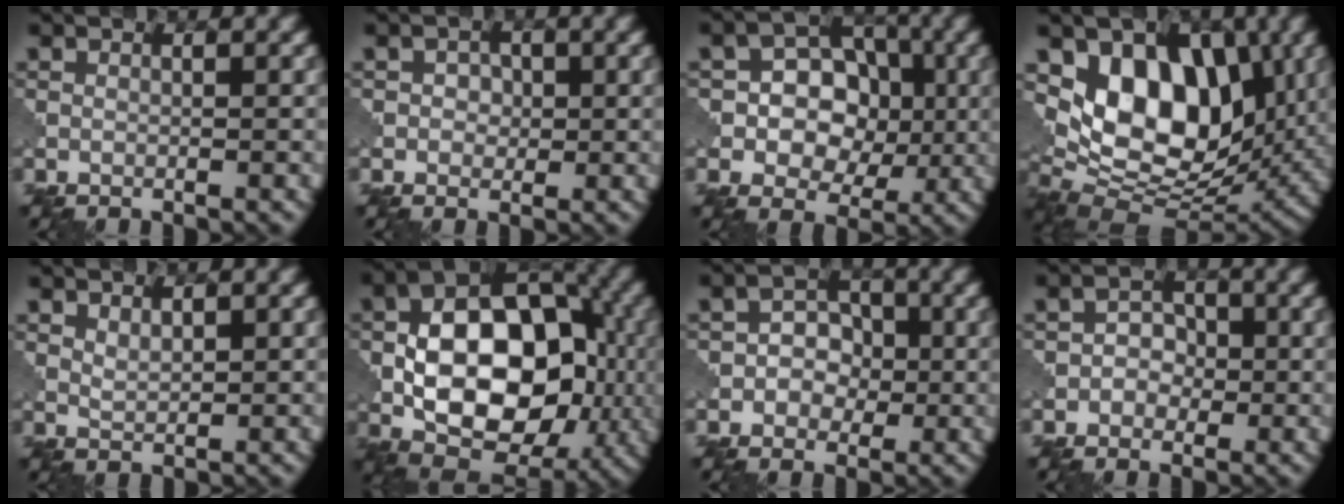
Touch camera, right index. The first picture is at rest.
{"total": 1.6, "force": [0.1, 1.4, 0.8], "torque": [-0.006, 0.000, -0.002]}
{"total": 6.8, "force": [-0.2, 5.4, 4.2], "torque": [-0.043, 0.007, -0.022]}
{"total": 11.1, "force": [2.8, 7.0, 8.1], "torque": [-0.127, -0.010, 0.043]}
{"total": 1.3, "force": [0.9, 0.6, 0.8], "torque": [-0.020, -0.001, 0.022]}
{"total": 13.2, "force": [-1.5, 8.3, 10.1], "torque": [-0.137, 0.015, -0.036]}
{"total": 3.2, "force": [-0.4, 2.7, 1.7], "torque": [-0.008, 0.001, -0.024]}
{"total": 2.1, "force": [-0.4, 1.8, 1.0], "torque": [0.003, 0.004, -0.017]}